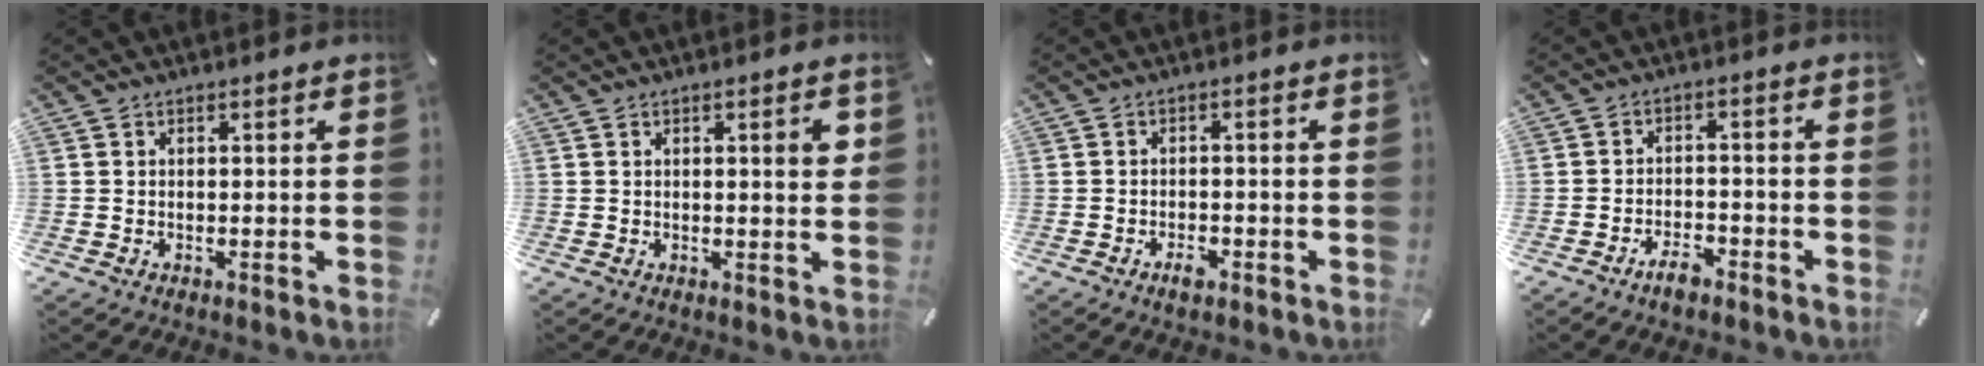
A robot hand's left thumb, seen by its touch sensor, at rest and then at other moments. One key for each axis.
{"total": 3.2, "fx": 1.0, "fy": 0.7, "fz": 3.0, "tx": -0.043, "ty": -0.002, "tz": 0.010}
{"total": 2.5, "fx": -1.6, "fy": 1.2, "fz": 1.5, "tx": -0.029, "ty": 0.004, "tz": -0.029}
{"total": 4.3, "fx": -3.2, "fy": 1.6, "fz": 2.3, "tx": -0.042, "ty": 0.014, "tz": -0.060}